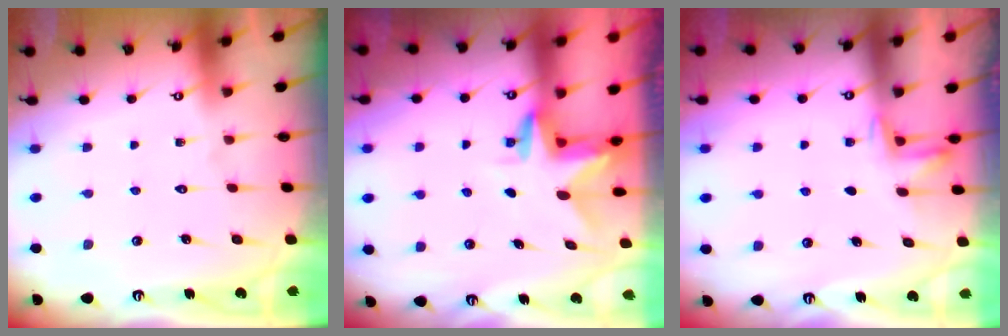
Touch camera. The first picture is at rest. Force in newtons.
{"total": 2.9, "press": 2.9, "slide": 0.2}
{"total": 2.6, "press": 2.5, "slide": 0.7}